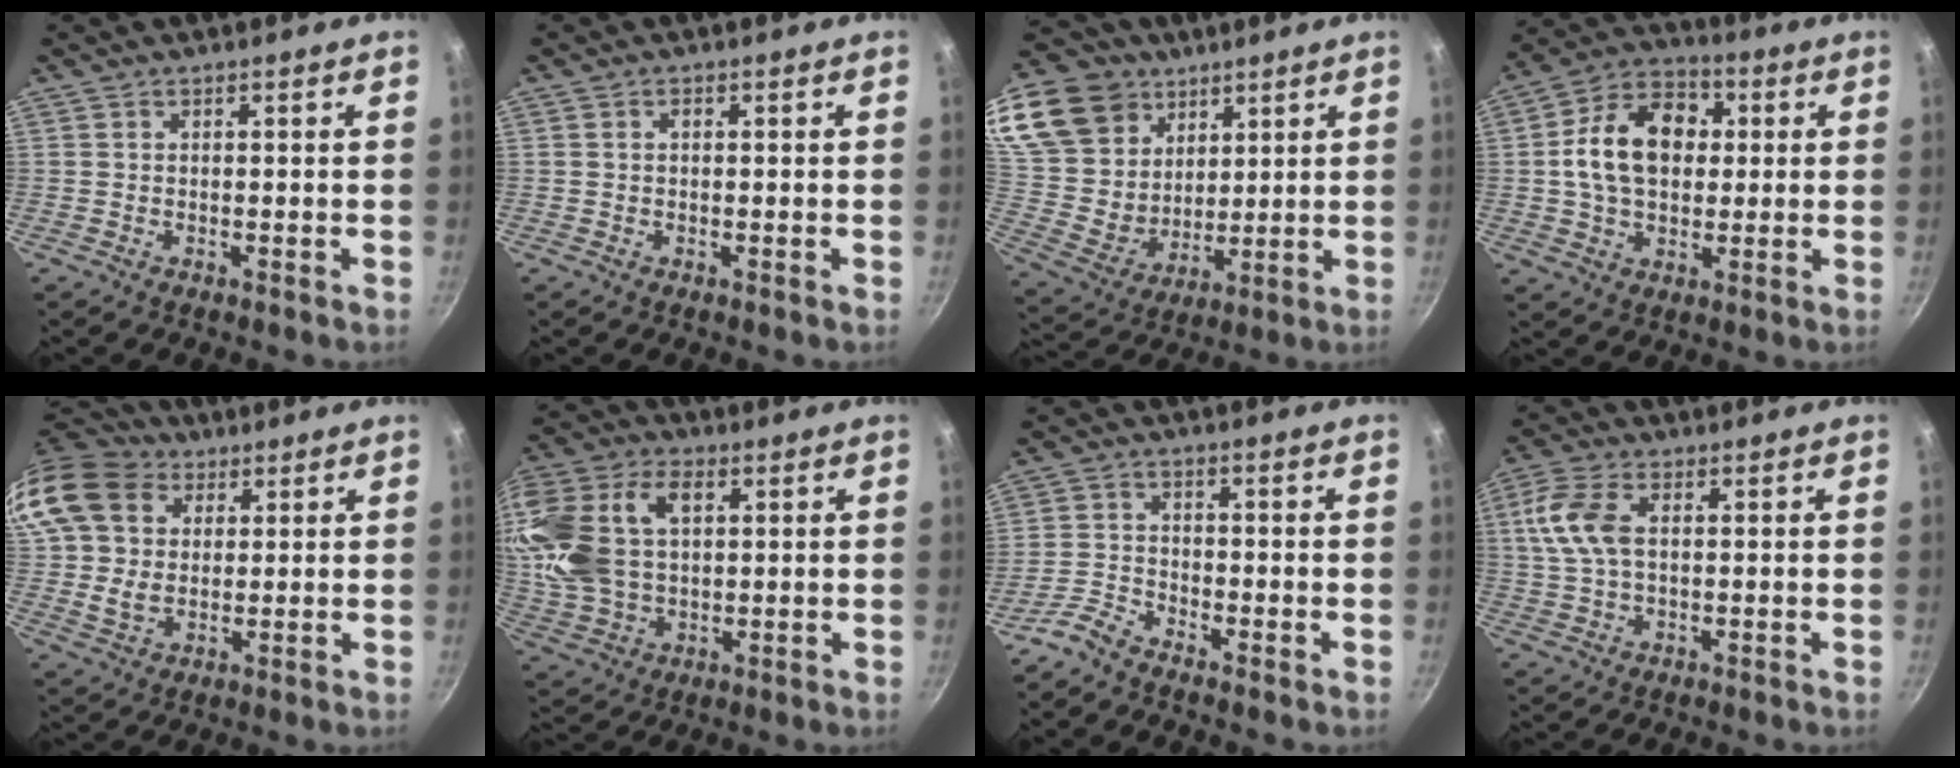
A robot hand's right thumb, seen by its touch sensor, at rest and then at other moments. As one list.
[{"total": 0.8, "force": [0.2, 0.5, 0.6], "torque": [-0.010, 0.005, 0.002]}, {"total": 27.3, "force": [14.7, 19.6, 12.2], "torque": [-0.272, -0.015, 0.289]}, {"total": 15.1, "force": [1.7, 10.7, 10.5], "torque": [-0.147, 0.022, 0.014]}, {"total": 19.5, "force": [7.6, 14.5, 10.6], "torque": [-0.225, 0.008, 0.135]}, {"total": 20.3, "force": [4.4, 13.3, 14.6], "torque": [-0.302, 0.011, 0.085]}, {"total": 3.5, "force": [-3.2, 1.1, 1.0], "torque": [-0.028, 0.023, -0.074]}, {"total": 9.1, "force": [1.7, 5.3, 7.3], "torque": [-0.151, 0.011, 0.027]}]